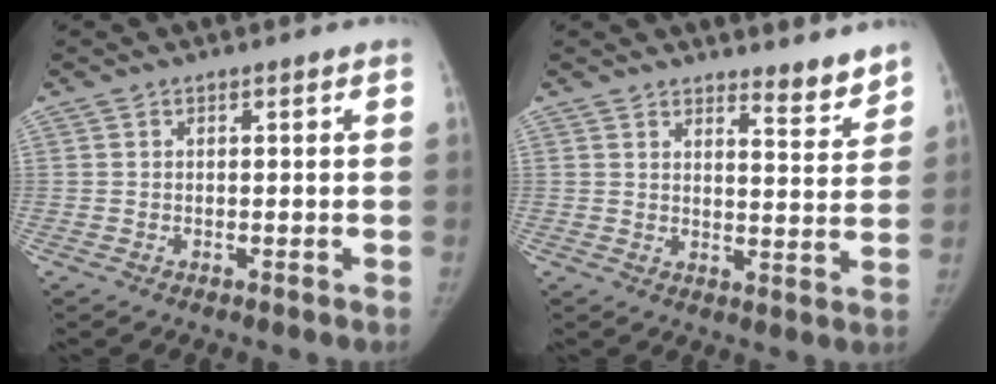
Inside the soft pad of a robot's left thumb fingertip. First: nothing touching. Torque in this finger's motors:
{"motor_torque": [0.64, -0.45, 0.59, -0.05, -0.01]}